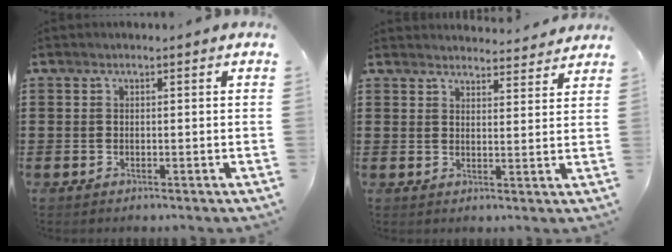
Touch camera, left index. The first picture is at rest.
{"total": 3.4, "force": [3.4, 0.2, 0.1], "torque": [-0.005, -0.020, 0.061]}